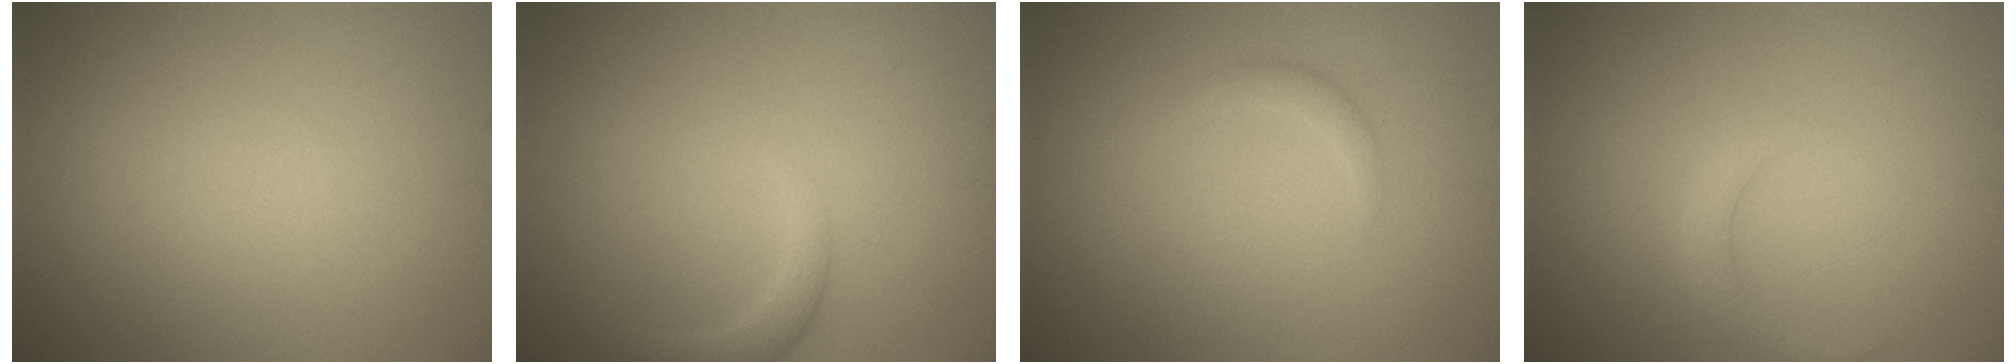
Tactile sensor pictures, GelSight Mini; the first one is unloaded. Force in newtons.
{"total": 1.9, "press": 1.9, "slide": 0.2}
{"total": 1.2, "press": 1.2, "slide": 0.1}
{"total": 1.5, "press": 1.5, "slide": 0.1}